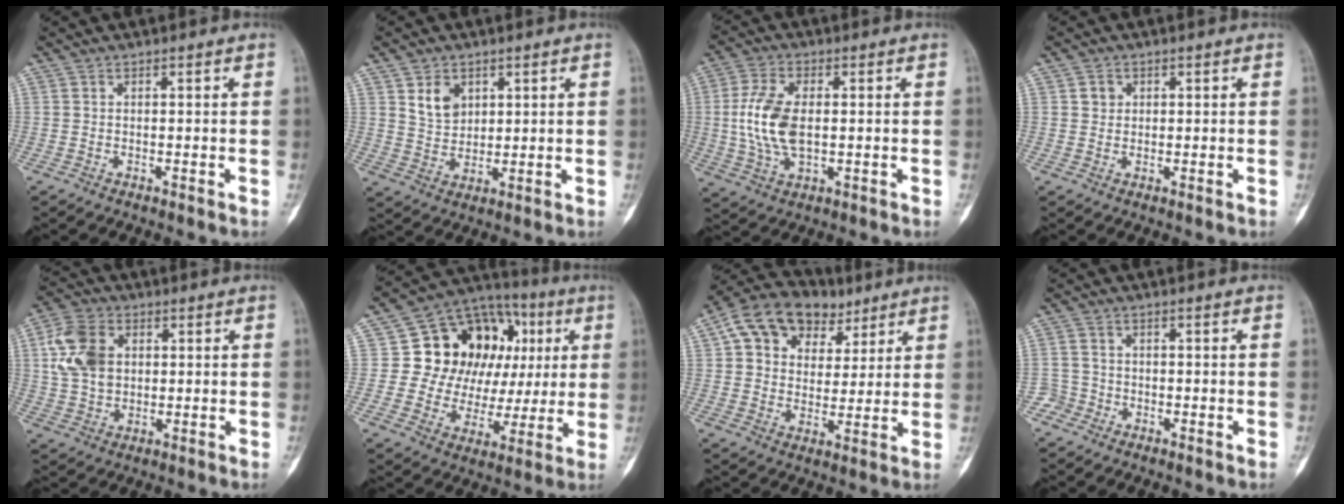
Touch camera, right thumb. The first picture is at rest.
{"total": 5.7, "force": [2.6, 4.2, 2.9], "torque": [-0.031, -0.021, 0.053]}
{"total": 11.3, "force": [0.3, 6.1, 9.5], "torque": [-0.204, 0.001, 0.009]}
{"total": 1.9, "force": [0.6, 1.7, 0.6], "torque": [0.000, -0.001, 0.007]}
{"total": 10.8, "force": [2.1, 7.8, 7.2], "torque": [-0.131, 0.005, 0.039]}
{"total": 21.7, "force": [4.2, 16.4, 13.6], "torque": [-0.127, 0.036, 0.078]}
{"total": 16.2, "force": [7.4, 11.7, 8.3], "torque": [-0.105, 0.006, 0.122]}
{"total": 2.6, "force": [-1.4, 2.1, -0.3], "torque": [0.016, 0.013, -0.035]}